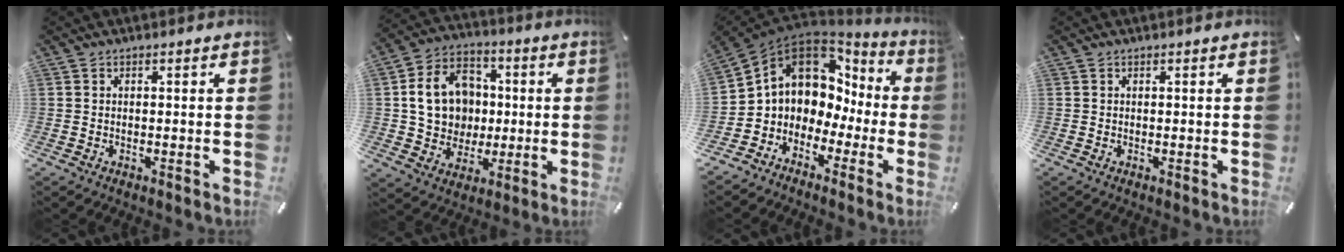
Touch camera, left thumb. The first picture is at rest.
{"total": 14.2, "force": [0.5, 12.5, 6.8], "torque": [-0.126, 0.016, 0.015]}
{"total": 9.9, "force": [3.2, 8.4, 4.1], "torque": [-0.100, -0.023, 0.058]}
{"total": 0.0}